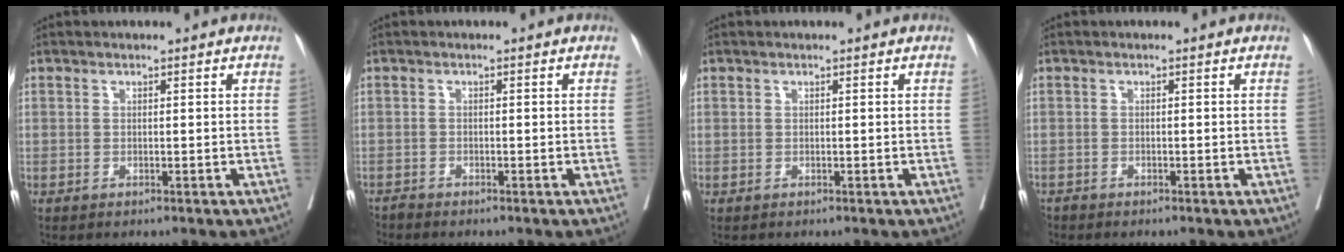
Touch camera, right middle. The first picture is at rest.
{"total": 0.9, "force": [-0.9, -0.1, -0.2], "torque": [0.000, -0.005, -0.020]}
{"total": 0.0}
{"total": 0.7, "force": [-0.7, 0.2, 0.0], "torque": [-0.007, -0.002, -0.017]}